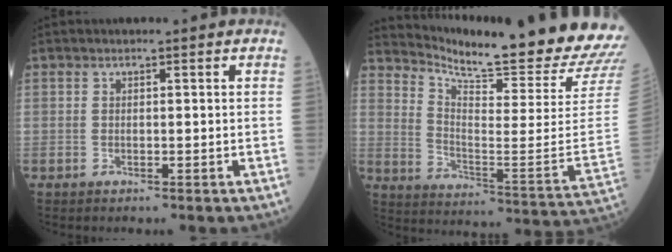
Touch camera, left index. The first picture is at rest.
{"total": 23.0, "force": [22.0, 0.0, 6.8], "torque": [-0.132, -0.128, 0.290]}